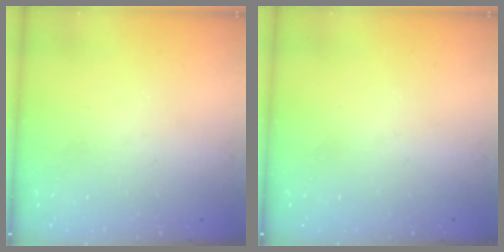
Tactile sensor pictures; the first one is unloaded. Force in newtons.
{"total": 0.0}